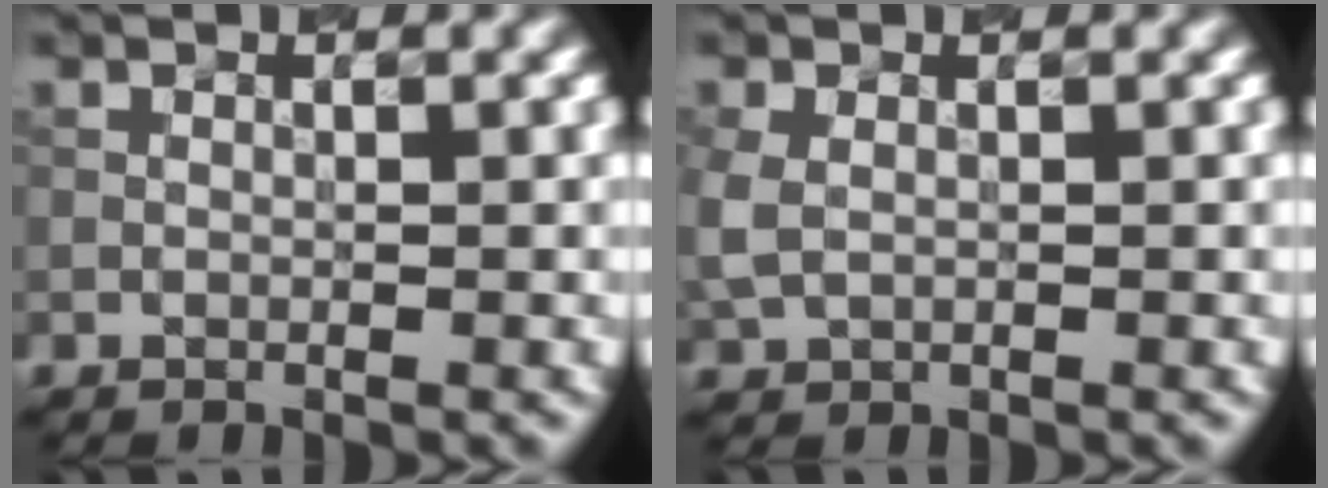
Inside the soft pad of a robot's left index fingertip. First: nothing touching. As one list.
[{"total": 2.2, "force": [0.1, 1.7, 1.4], "torque": [-0.043, -0.002, 0.004]}]